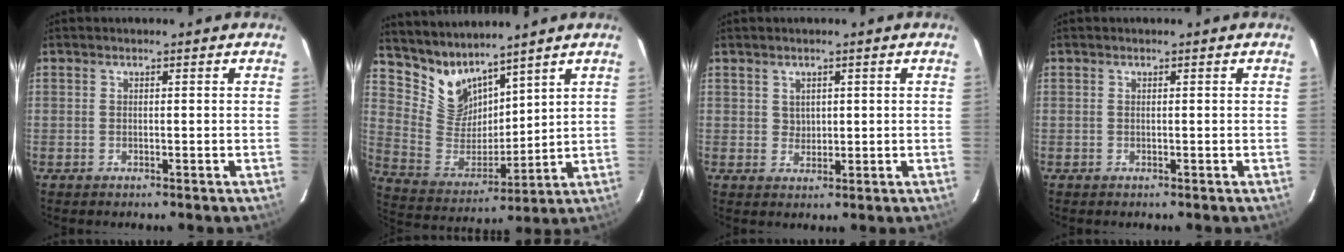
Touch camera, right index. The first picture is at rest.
{"total": 9.7, "force": [8.5, 4.2, 2.1], "torque": [-0.049, -0.010, 0.183]}
{"total": 2.0, "force": [1.0, 1.7, 0.5], "torque": [-0.003, 0.004, 0.020]}
{"total": 0.0}